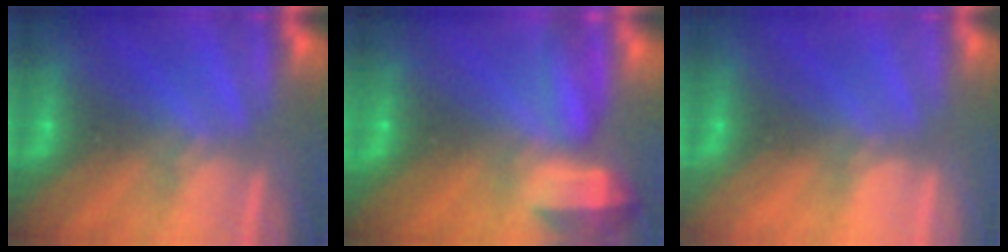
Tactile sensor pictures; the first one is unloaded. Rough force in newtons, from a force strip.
{"total": 8.1}
{"total": 2.3}